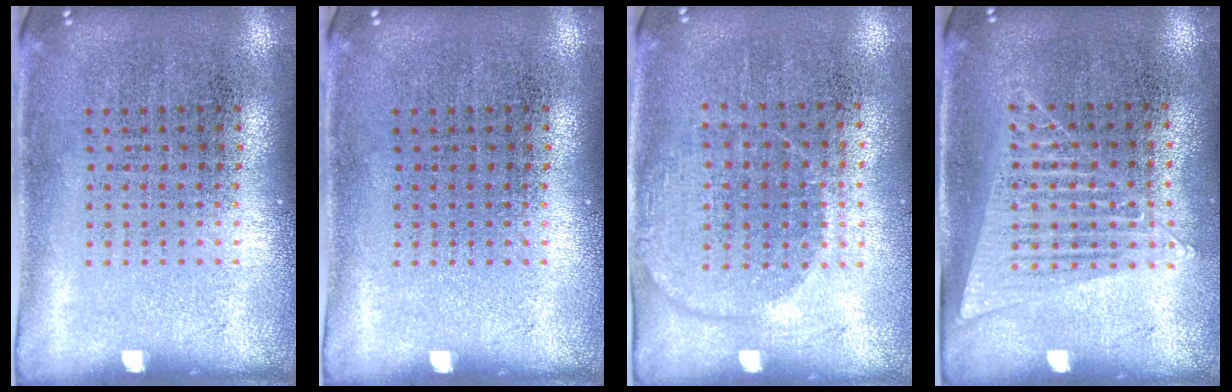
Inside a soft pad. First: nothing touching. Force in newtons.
{"total": 0.0}
{"total": 1.4, "press": 1.2, "slide": 0.6}
{"total": 1.3, "press": 1.2, "slide": 0.4}